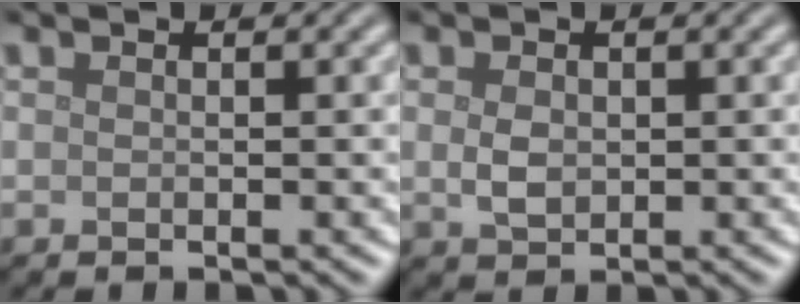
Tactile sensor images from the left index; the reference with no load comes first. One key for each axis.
{"total": 1.9, "fx": 0.1, "fy": 1.4, "fz": 1.3, "tx": -0.030, "ty": 0.001, "tz": 0.004}